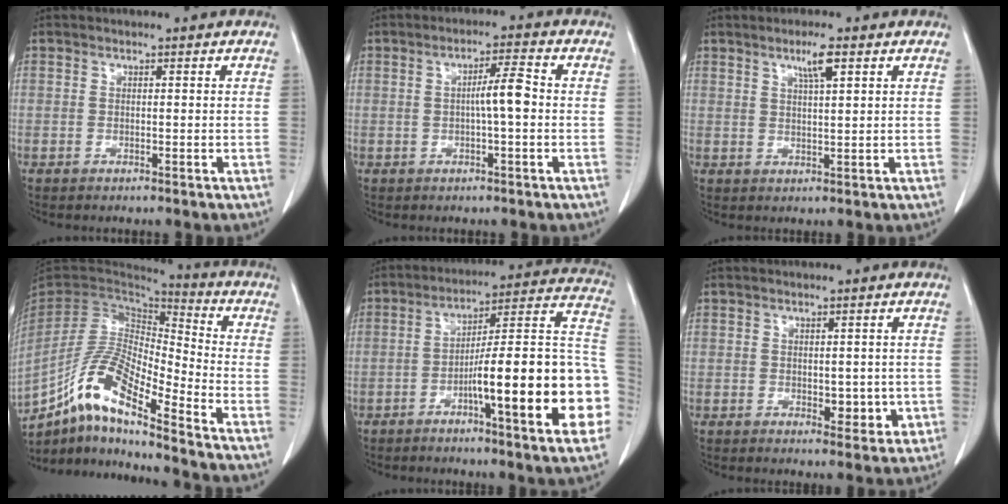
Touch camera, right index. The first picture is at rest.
{"total": 4.6, "force": [-0.2, 0.3, 4.5], "torque": [-0.076, 0.009, -0.003]}
{"total": 3.7, "force": [2.0, 0.1, 3.1], "torque": [-0.057, -0.001, 0.036]}
{"total": 14.8, "force": [-9.9, 2.0, 10.8], "torque": [-0.211, 0.000, -0.187]}
{"total": 22.3, "force": [-6.2, 1.9, 21.4], "torque": [-0.212, 0.022, -0.085]}
{"total": 4.2, "force": [-0.6, 2.4, 3.4], "torque": [-0.032, -0.001, 0.001]}